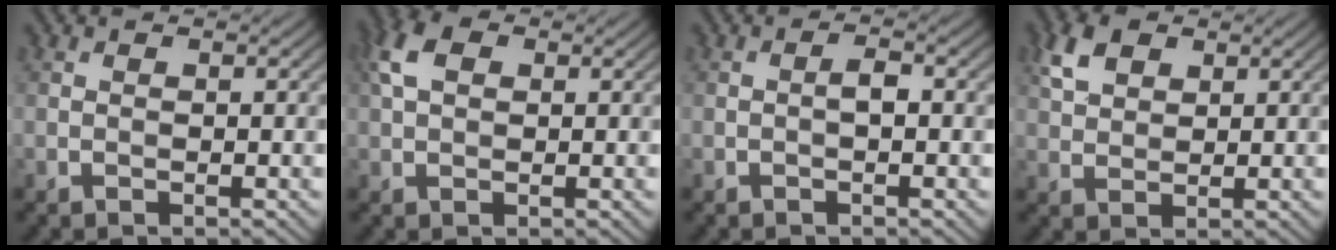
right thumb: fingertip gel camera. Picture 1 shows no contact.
{"total": 4.3, "force": [1.4, 2.8, 3.0], "torque": [-0.075, 0.013, 0.021]}
{"total": 1.2, "force": [-0.3, 0.2, 1.1], "torque": [-0.020, 0.006, -0.007]}
{"total": 4.4, "force": [2.3, 2.8, 2.5], "torque": [-0.058, 0.006, 0.044]}